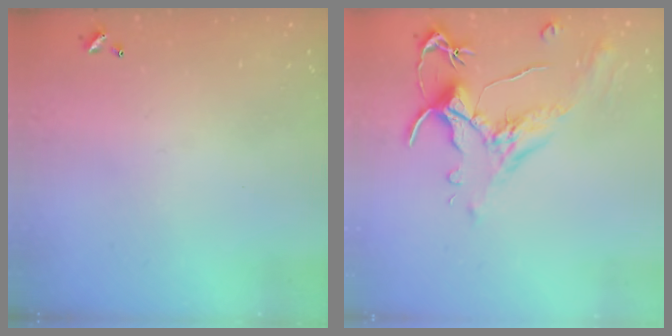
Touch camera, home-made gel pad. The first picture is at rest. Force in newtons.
{"total": 1.8, "press": 1.2, "slide": 1.3}